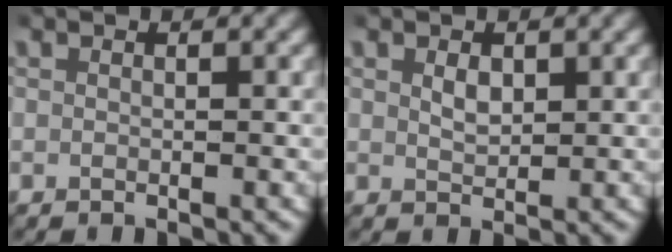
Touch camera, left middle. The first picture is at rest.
{"total": 1.5, "force": [0.7, 0.8, 1.0], "torque": [-0.021, -0.007, 0.019]}